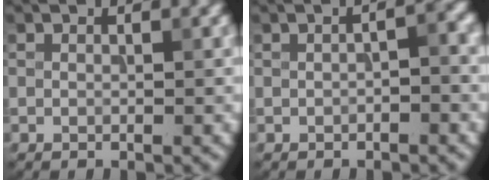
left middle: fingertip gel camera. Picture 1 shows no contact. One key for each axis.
{"total": 1.5, "fx": -0.3, "fy": 0.3, "fz": 1.5, "tx": -0.025, "ty": 0.007, "tz": -0.005}